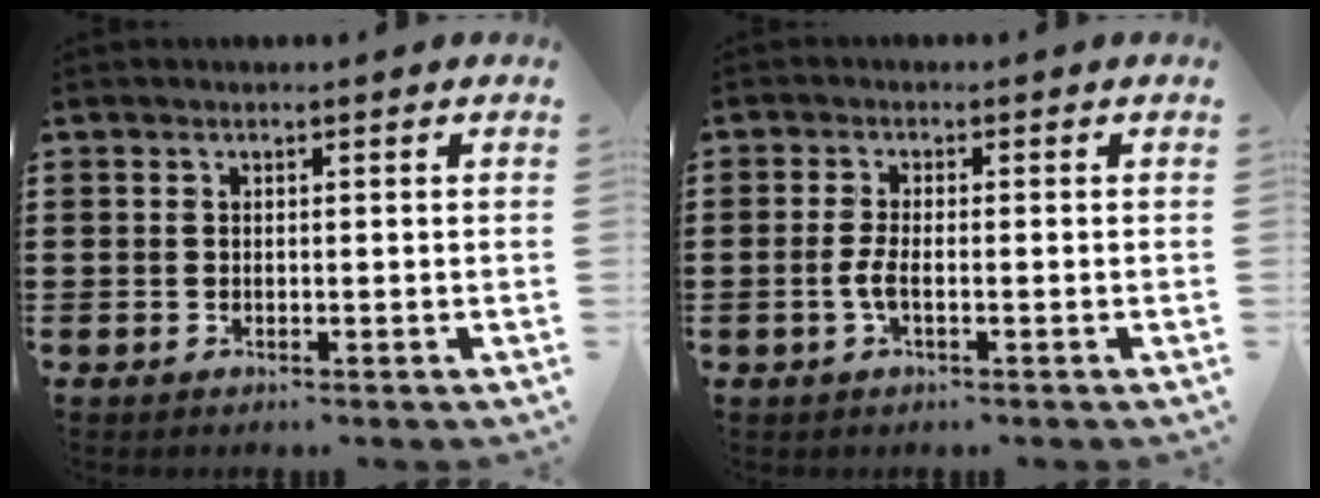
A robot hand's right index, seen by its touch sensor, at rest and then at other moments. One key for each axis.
{"total": 2.7, "fx": -0.9, "fy": 0.6, "fz": 2.4, "tx": -0.066, "ty": -0.007, "tz": -0.023}